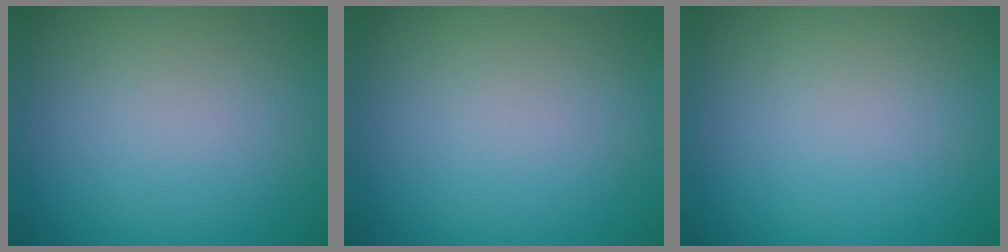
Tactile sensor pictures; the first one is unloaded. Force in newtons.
{"total": 0.0}
{"total": 0.0}